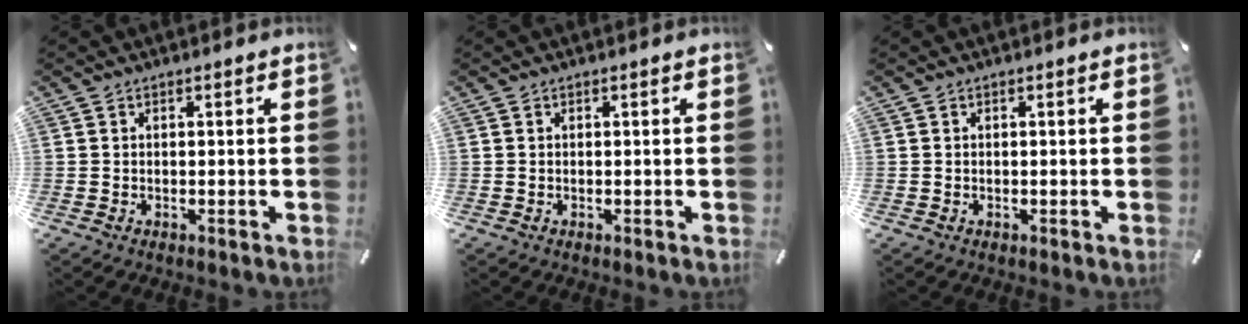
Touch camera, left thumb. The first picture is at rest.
{"total": 0.0}
{"total": 0.0}